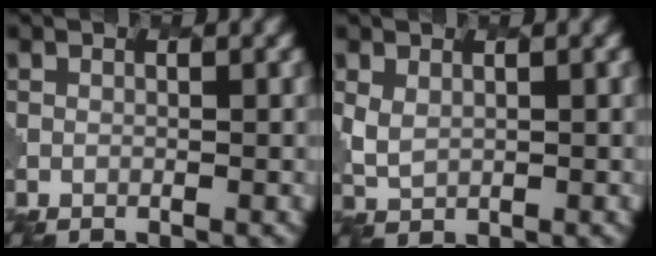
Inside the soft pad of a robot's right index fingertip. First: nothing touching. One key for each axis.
{"total": 1.8, "fx": 1.0, "fy": 1.2, "fz": 1.0, "tx": -0.030, "ty": -0.007, "tz": 0.025}